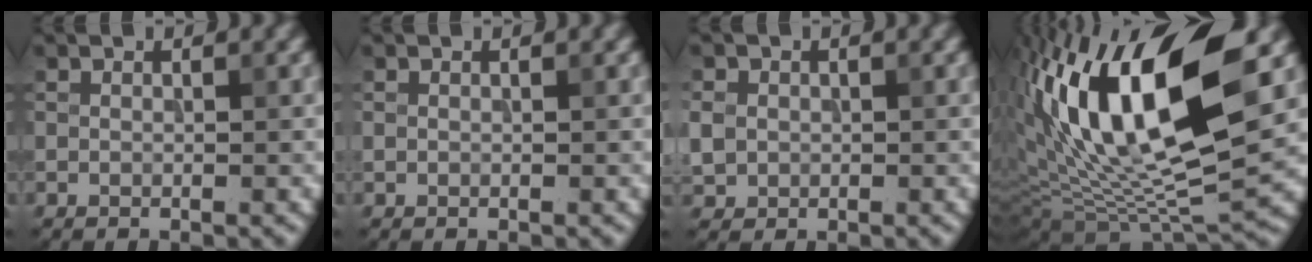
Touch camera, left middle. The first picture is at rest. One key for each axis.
{"total": 0.0}
{"total": 2.1, "fx": 0.0, "fy": 2.0, "fz": 0.8, "tx": -0.017, "ty": 0.000, "tz": -0.001}
{"total": 17.7, "fx": 6.0, "fy": 7.6, "fz": 14.8, "tx": -0.282, "ty": 0.029, "tz": 0.096}